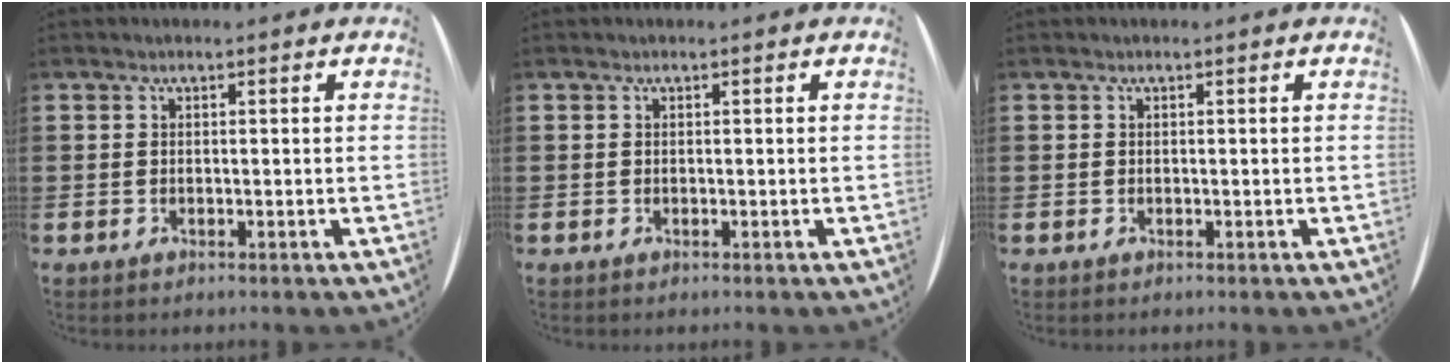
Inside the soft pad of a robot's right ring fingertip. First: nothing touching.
{"total": 0.0}
{"total": 0.0}